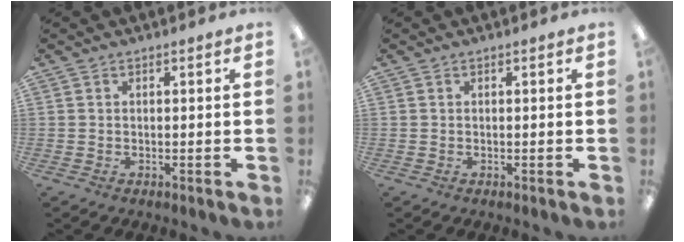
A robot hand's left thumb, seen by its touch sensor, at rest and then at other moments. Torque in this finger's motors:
{"motor_torque": [-0.05, 0.05, -0.03, 0.17, 0.00]}